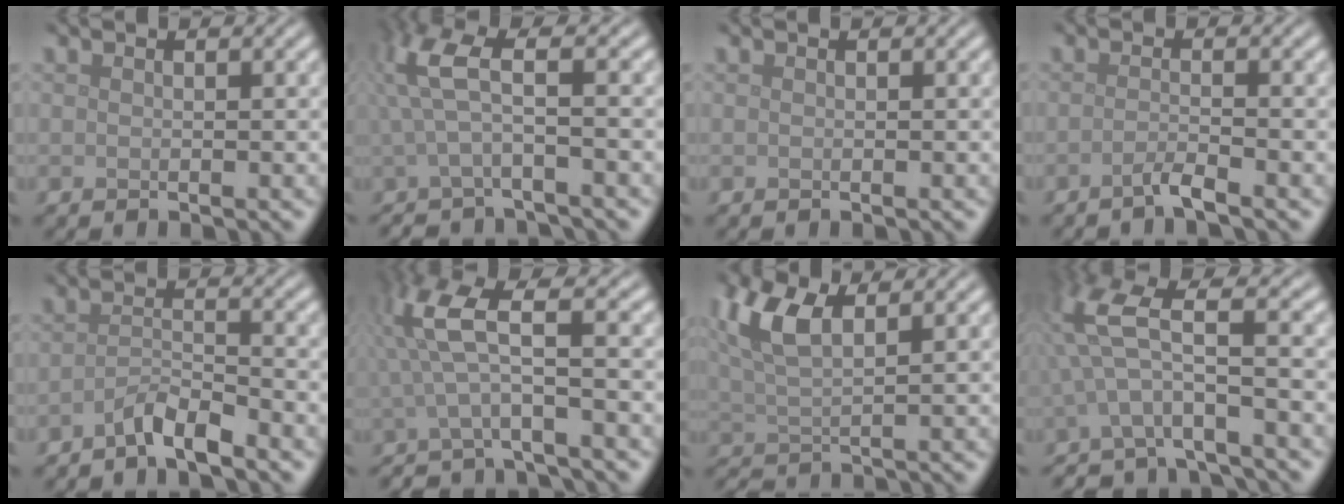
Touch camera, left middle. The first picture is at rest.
{"total": 4.1, "force": [0.0, 1.1, 4.0], "torque": [-0.093, 0.000, -0.010]}
{"total": 0.0}
{"total": 1.7, "force": [-1.1, 0.2, 1.3], "torque": [-0.017, 0.001, -0.032]}
{"total": 2.7, "force": [-2.2, 0.4, 1.4], "torque": [-0.024, 0.006, -0.049]}
{"total": 5.4, "force": [-0.1, 1.3, 5.2], "torque": [-0.116, 0.003, -0.010]}
{"total": 5.5, "force": [2.1, 2.2, 4.6], "torque": [-0.107, 0.010, 0.040]}
{"total": 5.7, "force": [-2.0, 1.7, 5.0], "torque": [-0.115, 0.002, -0.043]}